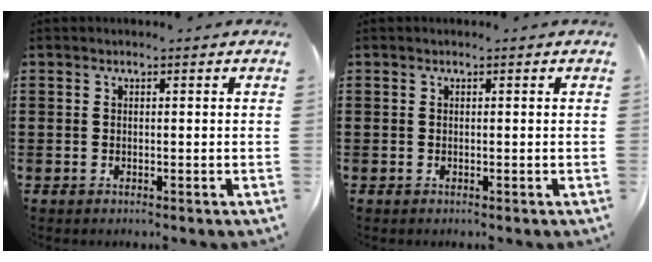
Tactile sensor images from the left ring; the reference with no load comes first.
{"total": 0.0}